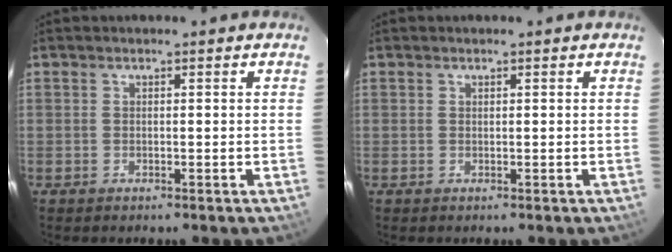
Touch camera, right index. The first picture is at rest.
{"total": 0.0}